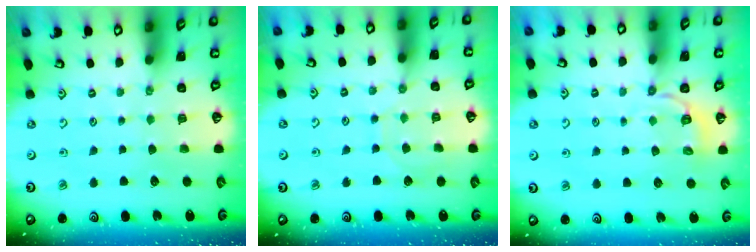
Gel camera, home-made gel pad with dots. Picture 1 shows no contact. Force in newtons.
{"total": 5.6, "press": 5.6, "slide": 0.6}
{"total": 5.3, "press": 4.8, "slide": 2.3}